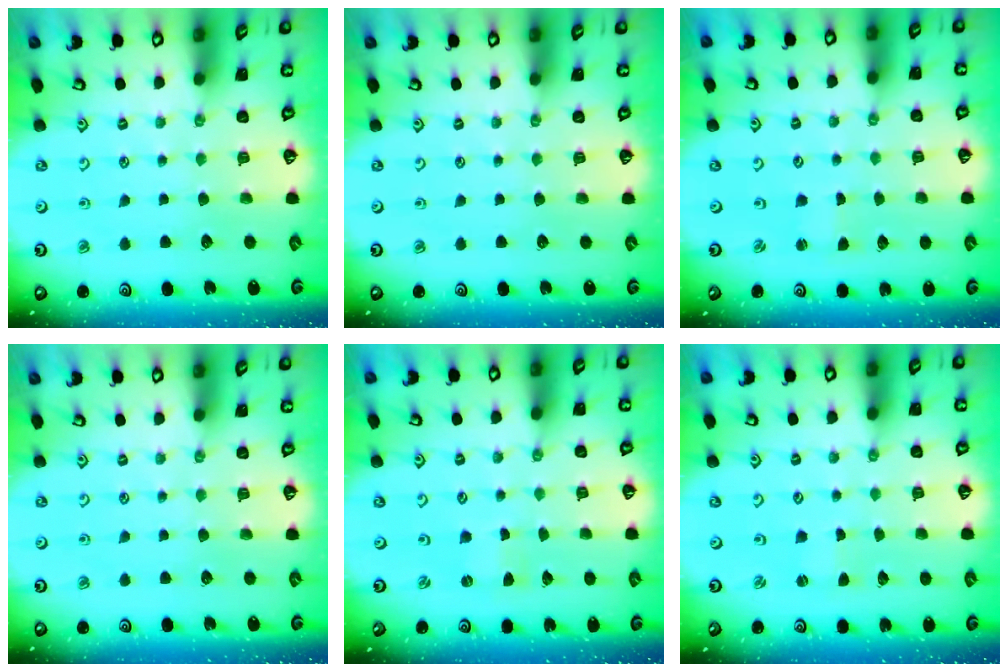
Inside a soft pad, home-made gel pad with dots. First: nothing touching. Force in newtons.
{"total": 0.0}
{"total": 0.0}
{"total": 0.0}
{"total": 0.0}
{"total": 0.0}